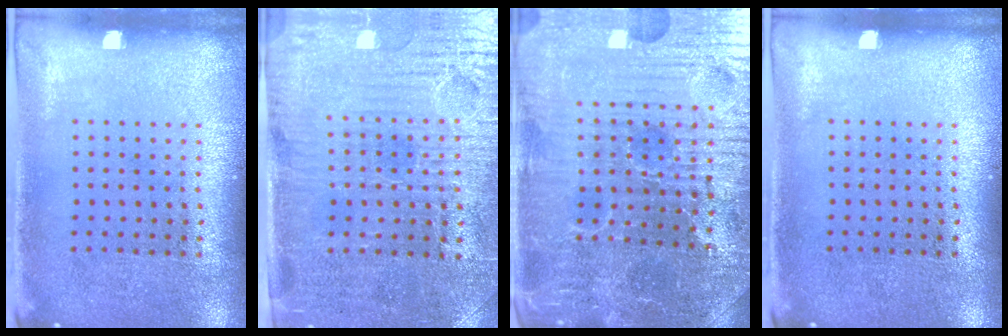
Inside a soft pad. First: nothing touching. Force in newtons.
{"total": 3.8, "press": 3.6, "slide": 1.3}
{"total": 5.5, "press": 5.2, "slide": 1.5}
{"total": 0.0}